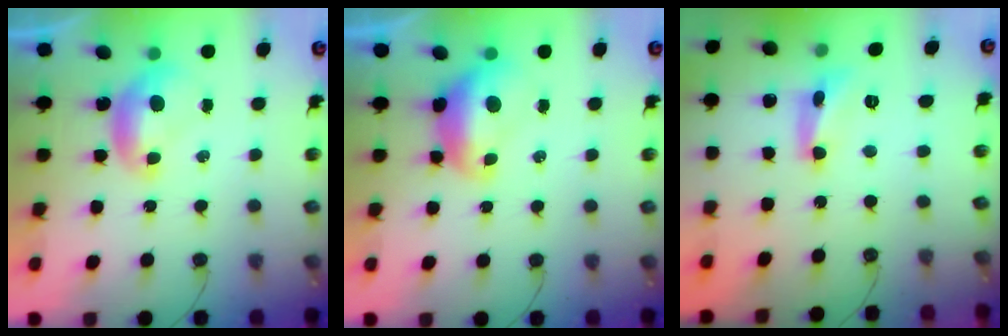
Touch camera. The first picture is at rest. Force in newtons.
{"total": 1.6, "press": 1.5, "slide": 0.6}
{"total": 5.1, "press": 5.0, "slide": 0.4}